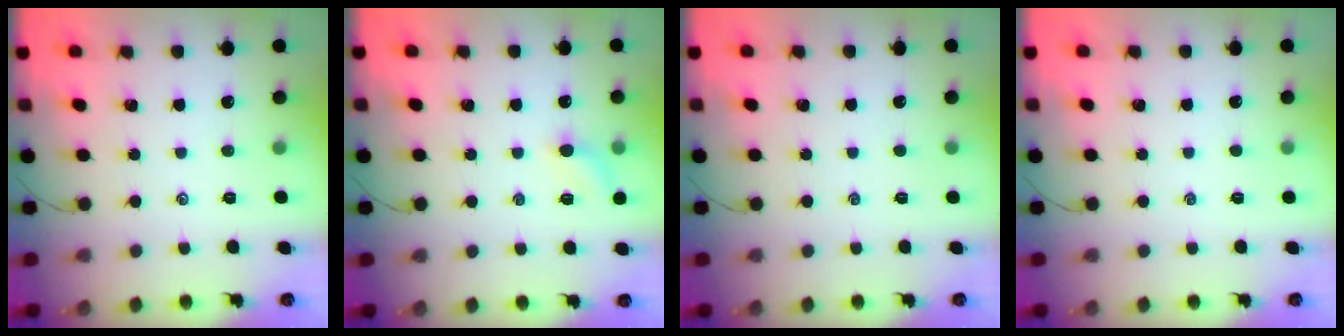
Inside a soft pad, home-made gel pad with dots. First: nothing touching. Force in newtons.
{"total": 6.8, "press": 6.5, "slide": 2.0}
{"total": 0.0}
{"total": 0.0}